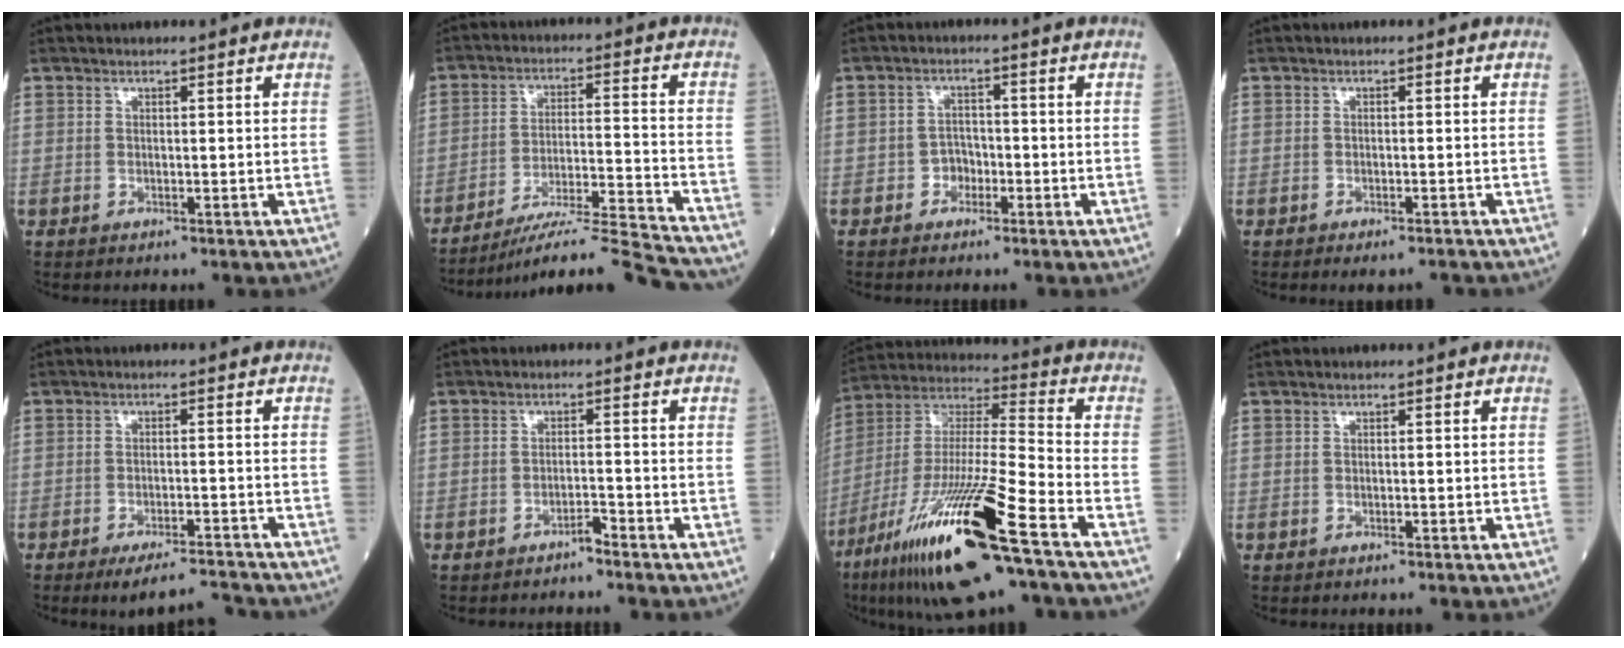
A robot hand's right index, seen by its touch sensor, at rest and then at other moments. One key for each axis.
{"total": 15.3, "fx": -14.1, "fy": -1.1, "fz": 5.8, "tx": -0.088, "ty": 0.006, "tz": -0.224}
{"total": 2.5, "fx": -1.3, "fy": 1.9, "fz": 1.0, "tx": -0.008, "ty": 0.010, "tz": -0.025}
{"total": 2.7, "fx": -2.3, "fy": 0.6, "fz": 1.2, "tx": -0.010, "ty": -0.003, "tz": -0.031}
{"total": 6.0, "fx": -5.6, "fy": 0.5, "fz": 2.0, "tx": -0.024, "ty": 0.000, "tz": -0.092}
{"total": 1.7, "fx": -1.5, "fy": 0.2, "fz": 0.7, "tx": -0.009, "ty": 0.002, "tz": -0.026}
{"total": 23.6, "fx": -12.9, "fy": 1.7, "fz": 19.7, "tx": -0.392, "ty": -0.053, "tz": -0.237}
{"total": 0.0}